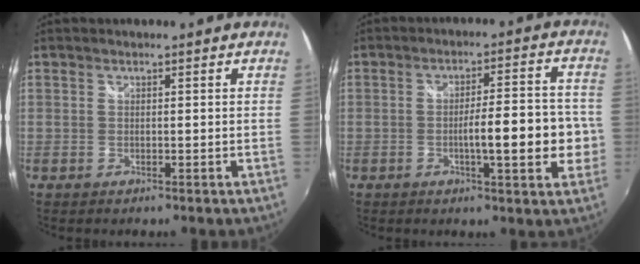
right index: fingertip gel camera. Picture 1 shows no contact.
{"total": 10.4, "force": [-2.5, 2.2, 9.9], "torque": [-0.152, -0.001, -0.031]}